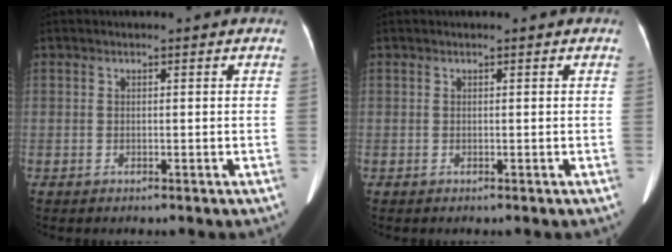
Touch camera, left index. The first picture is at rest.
{"total": 0.0}